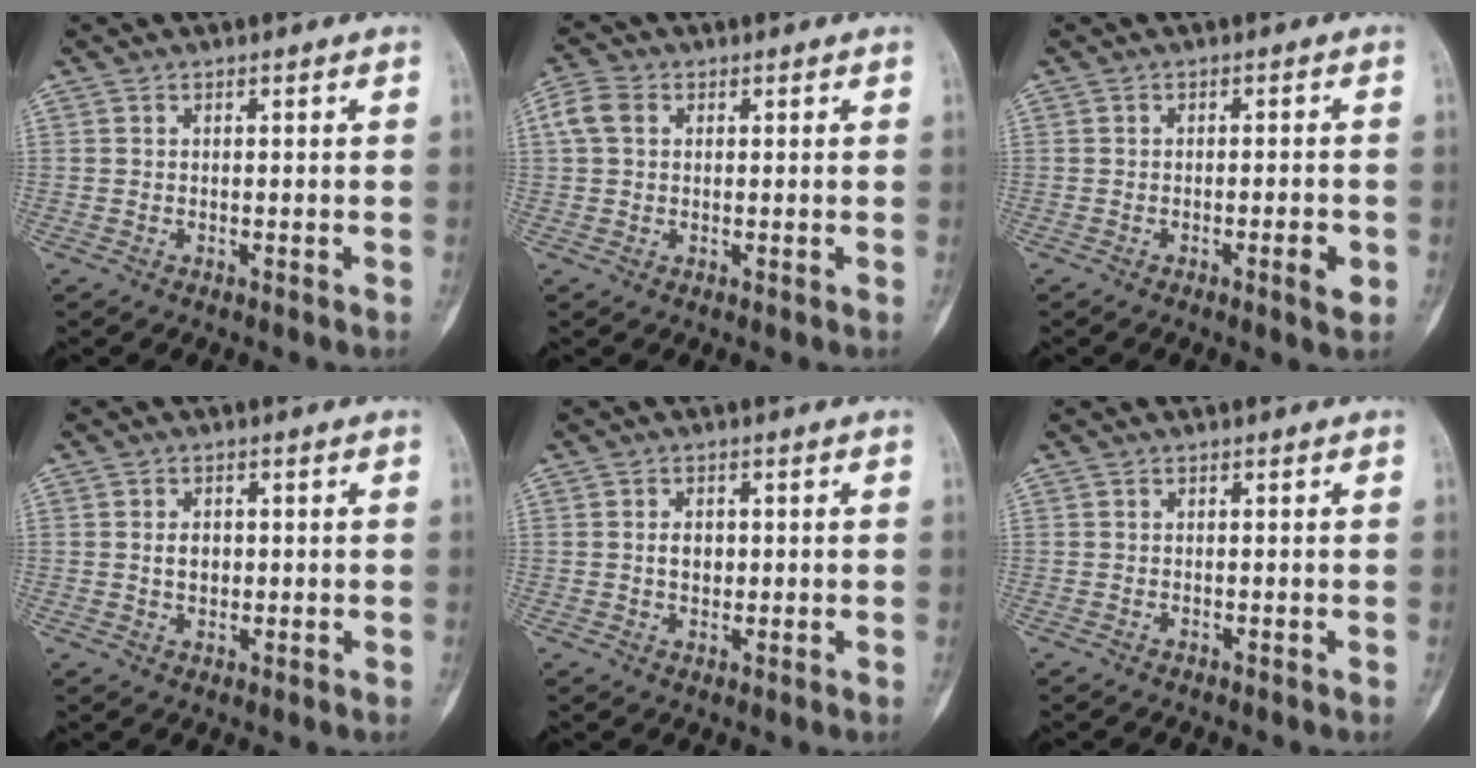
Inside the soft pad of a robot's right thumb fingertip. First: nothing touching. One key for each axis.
{"total": 4.5, "fx": 1.1, "fy": 3.4, "fz": 2.8, "tx": -0.067, "ty": 0.015, "tz": 0.019}
{"total": 3.7, "fx": -1.4, "fy": 0.8, "fz": 3.3, "tx": -0.048, "ty": 0.002, "tz": -0.019}
{"total": 2.9, "fx": 0.2, "fy": 2.2, "fz": 2.0, "tx": -0.023, "ty": 0.002, "tz": 0.004}
{"total": 2.9, "fx": 0.2, "fy": 2.1, "fz": 2.0, "tx": -0.023, "ty": 0.003, "tz": 0.003}
{"total": 0.0}